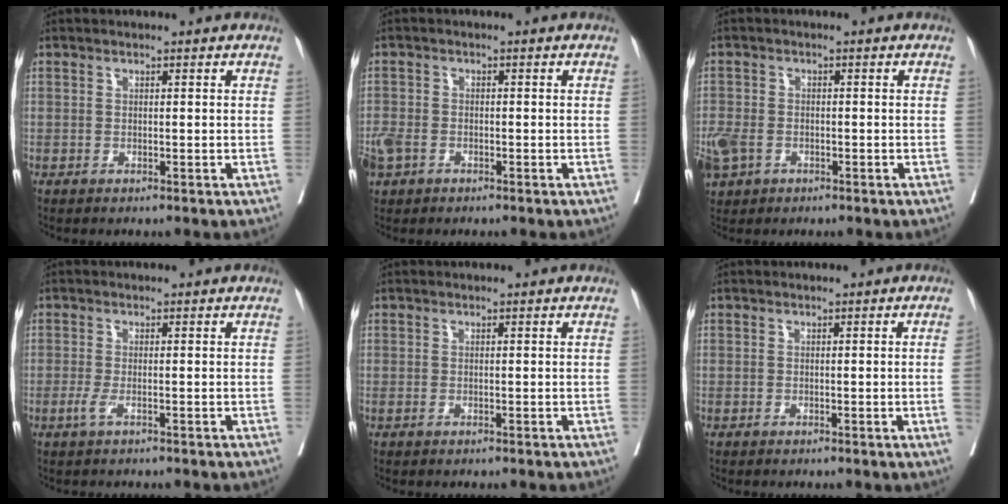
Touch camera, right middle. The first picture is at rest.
{"total": 4.7, "force": [-2.5, 3.1, 2.5], "torque": [-0.065, 0.000, -0.047]}
{"total": 8.0, "force": [-3.7, 5.7, 4.2], "torque": [-0.126, -0.006, -0.064]}
{"total": 1.3, "force": [-0.7, 0.1, 1.1], "torque": [-0.027, -0.003, -0.015]}
{"total": 0.0}
{"total": 2.1, "force": [-0.2, -0.9, 1.9], "torque": [-0.027, -0.003, 0.001]}